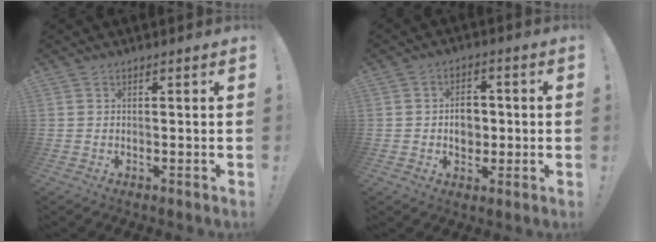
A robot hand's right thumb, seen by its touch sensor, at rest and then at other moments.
{"total": 7.1, "force": [-0.2, 5.8, 4.1], "torque": [-0.062, 0.004, -0.005]}